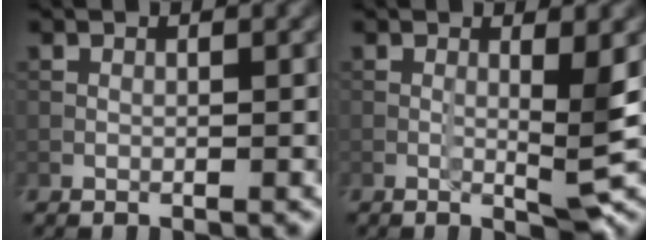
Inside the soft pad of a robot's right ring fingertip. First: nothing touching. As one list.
[{"total": 2.8, "force": [0.3, 0.2, 2.8], "torque": [-0.045, -0.009, 0.003]}]